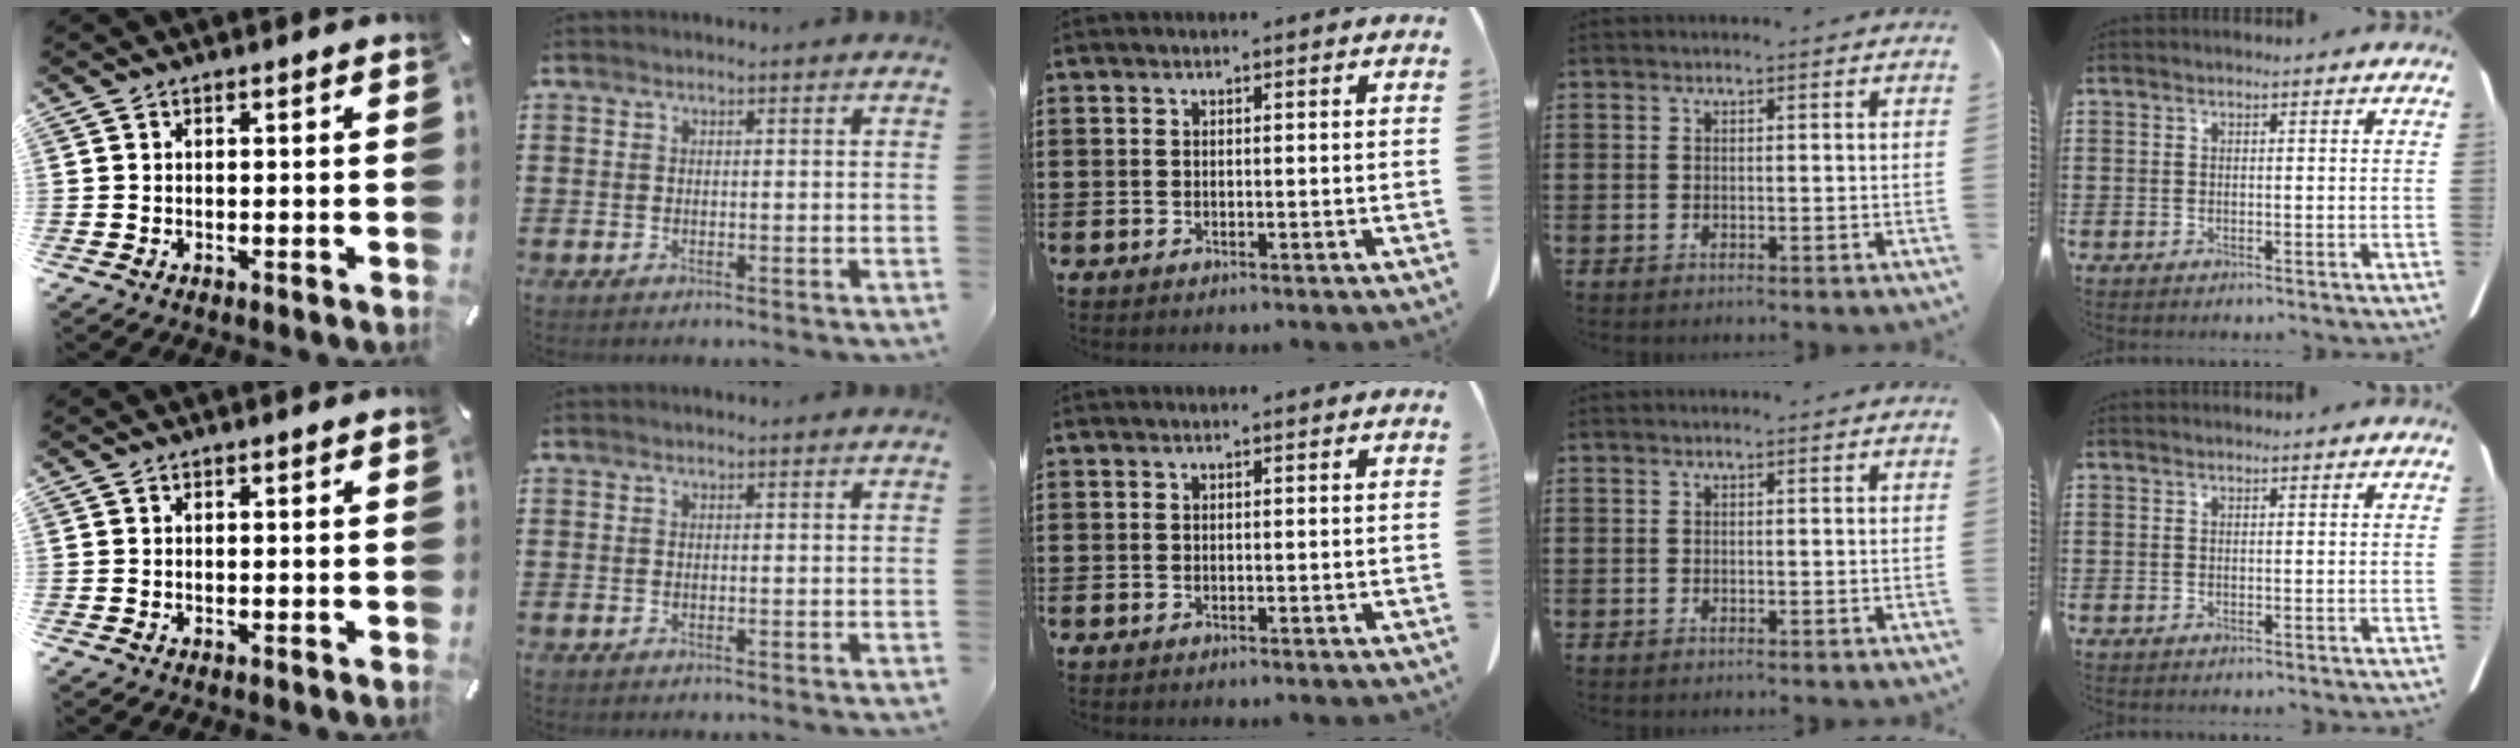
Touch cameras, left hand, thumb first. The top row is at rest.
{}